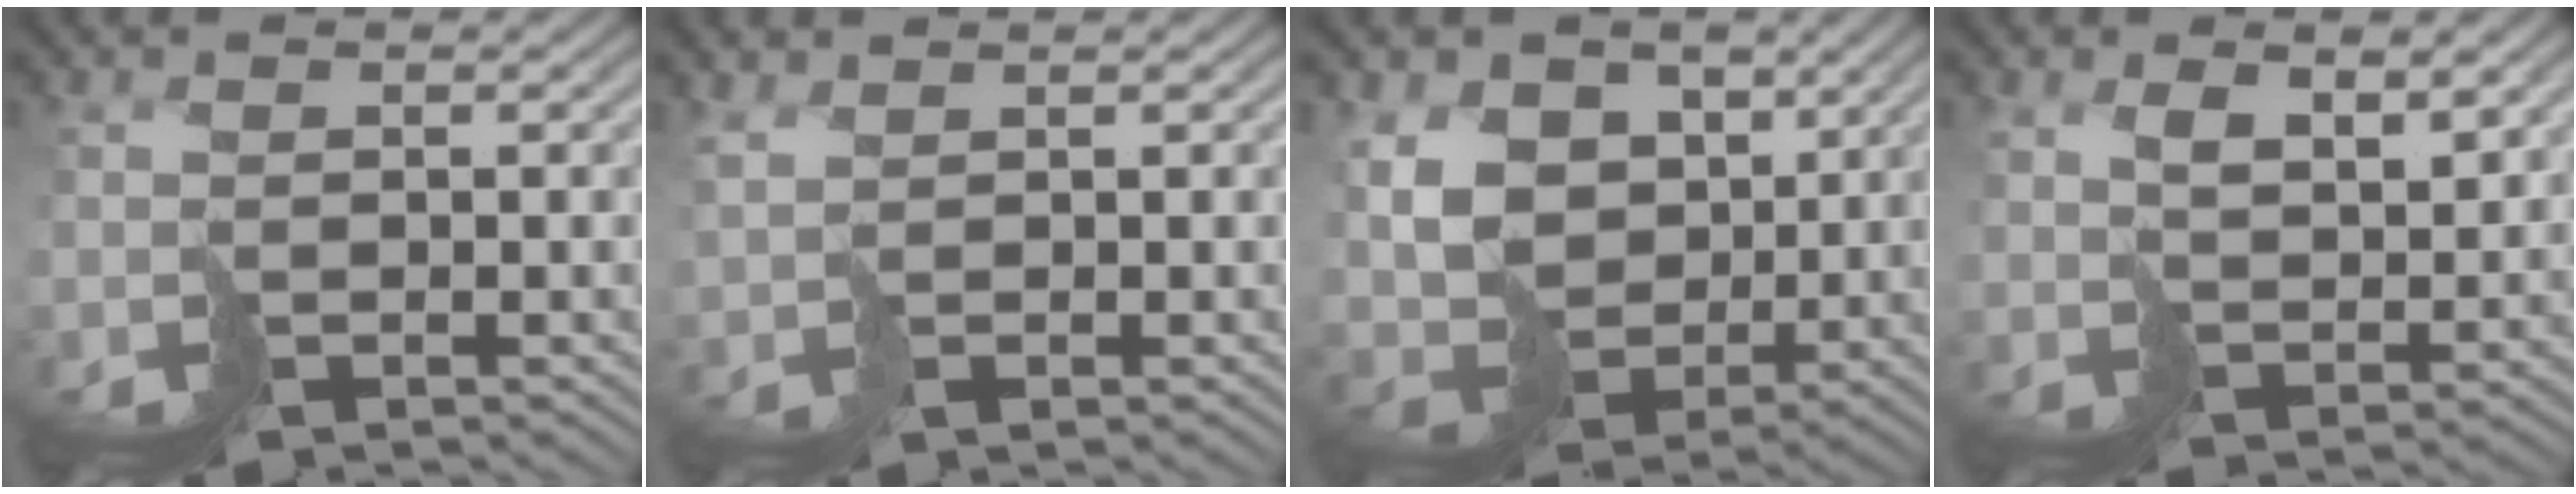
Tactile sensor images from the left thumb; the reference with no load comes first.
{"total": 1.9, "force": [1.8, 0.2, 0.4], "torque": [-0.013, 0.004, 0.041]}
{"total": 9.9, "force": [3.5, 7.6, 5.2], "torque": [-0.145, 0.001, 0.067]}
{"total": 5.5, "force": [3.4, 2.1, 3.7], "torque": [-0.065, -0.003, 0.069]}